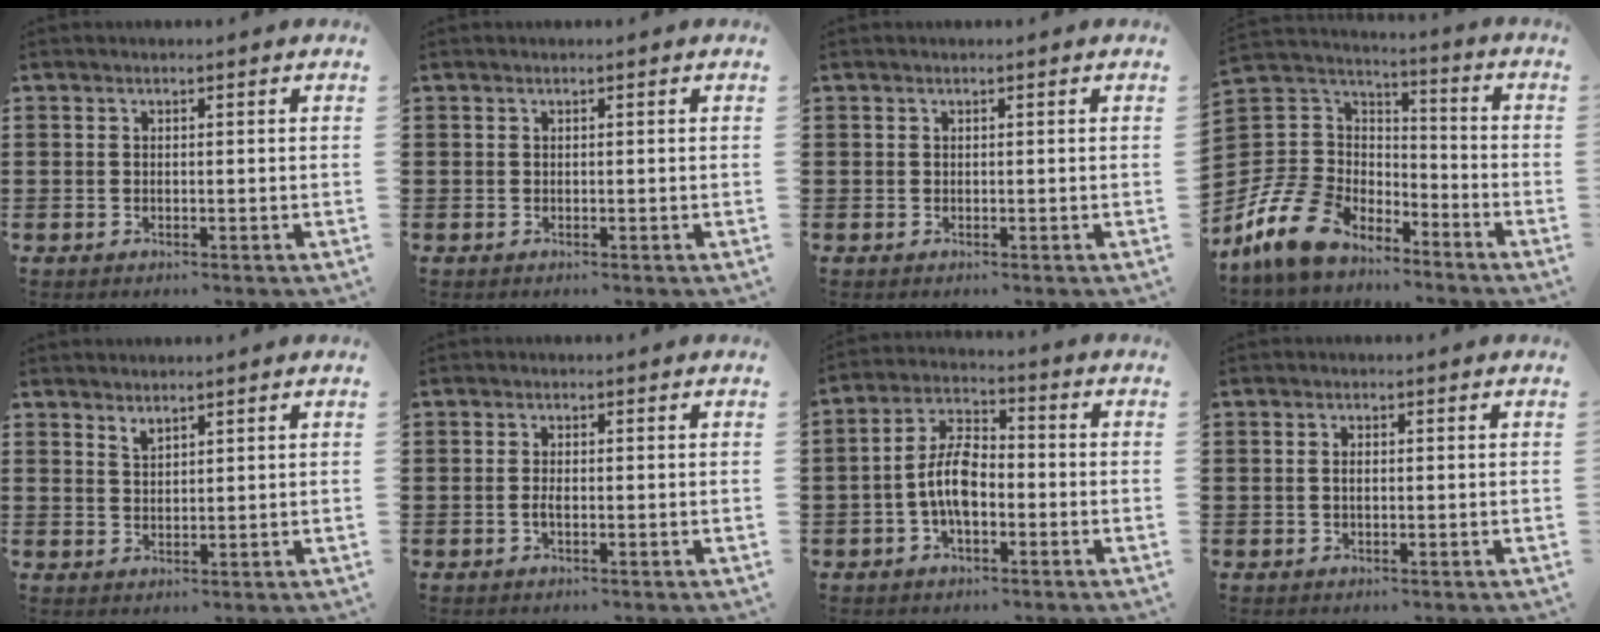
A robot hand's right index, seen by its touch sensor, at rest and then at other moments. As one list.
[{"total": 0.0}, {"total": 0.0}, {"total": 11.8, "force": [-8.5, 7.1, 4.2], "torque": [-0.131, 0.031, -0.167]}, {"total": 1.8, "force": [1.7, 0.5, 0.4], "torque": [-0.010, 0.001, 0.031]}, {"total": 1.3, "force": [-0.4, 0.3, 1.1], "torque": [-0.022, 0.000, -0.008]}, {"total": 7.5, "force": [-2.0, 3.6, 6.2], "torque": [-0.150, -0.005, -0.045]}, {"total": 1.2, "force": [-0.1, 0.4, 1.1], "torque": [-0.023, 0.000, -0.003]}]